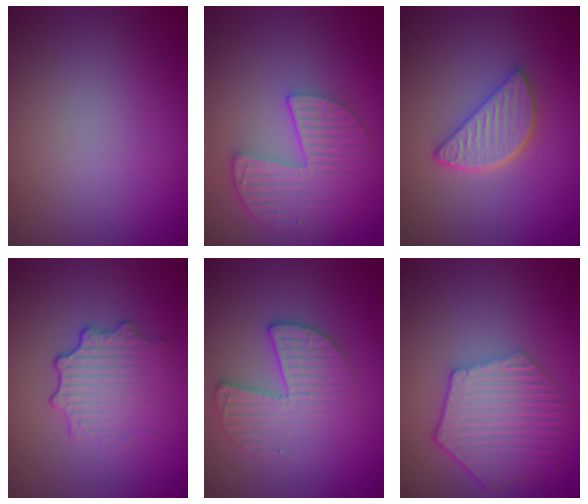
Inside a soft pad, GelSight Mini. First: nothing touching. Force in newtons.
{"total": 5.7, "press": 4.4, "slide": 3.7}
{"total": 4.0, "press": 3.2, "slide": 2.4}
{"total": 3.4, "press": 2.7, "slide": 2.1}
{"total": 3.3, "press": 3.0, "slide": 1.3}
{"total": 6.6, "press": 5.1, "slide": 4.2}